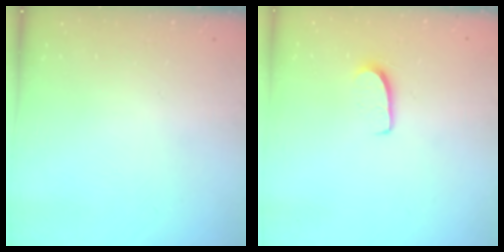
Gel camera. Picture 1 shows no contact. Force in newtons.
{"total": 5.8, "press": 5.8, "slide": 0.5}